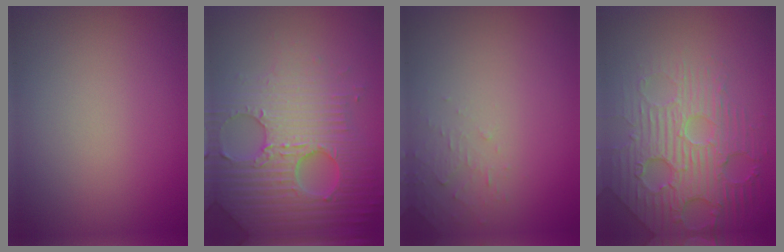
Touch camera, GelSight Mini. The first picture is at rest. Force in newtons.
{"total": 7.3, "press": 7.1, "slide": 1.8}
{"total": 1.4, "press": 1.4, "slide": 0.2}
{"total": 6.1, "press": 4.9, "slide": 3.7}